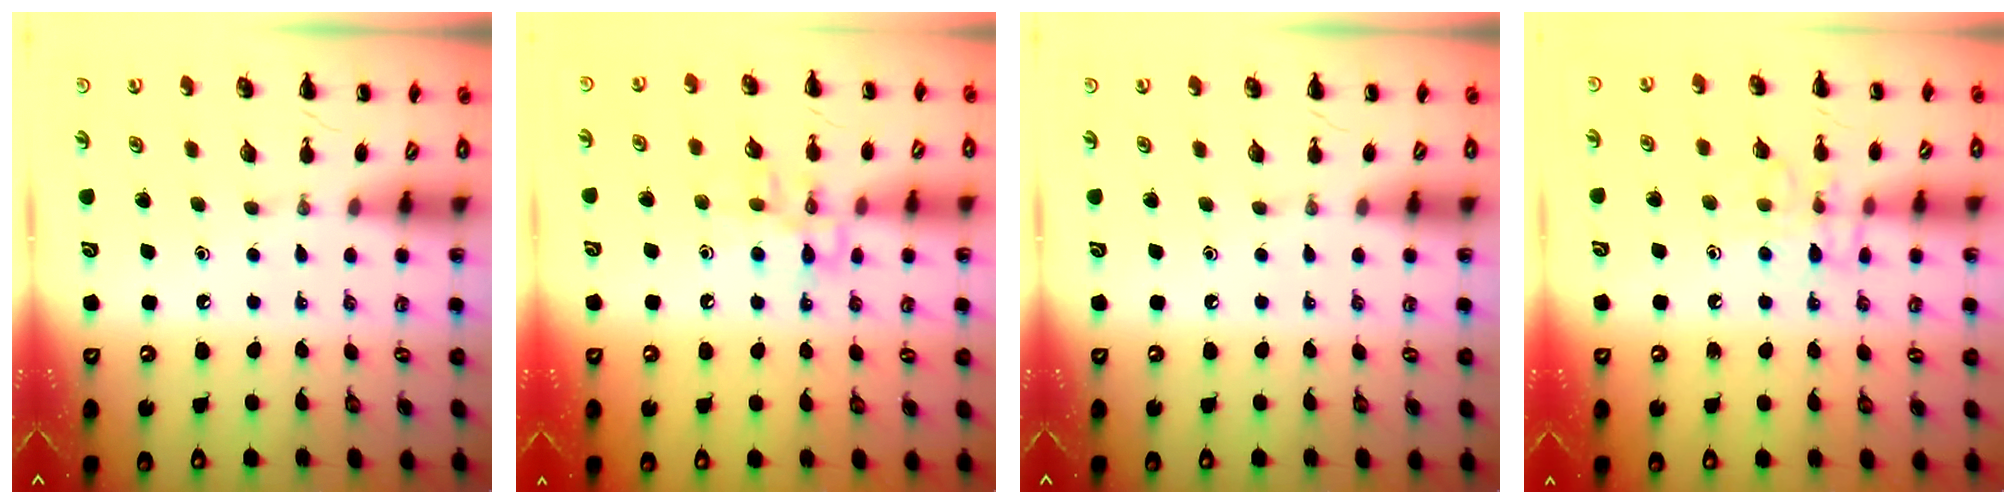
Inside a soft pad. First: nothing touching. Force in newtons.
{"total": 10.0, "press": 10.0, "slide": 0.4}
{"total": 0.0}
{"total": 8.7, "press": 8.7, "slide": 0.5}